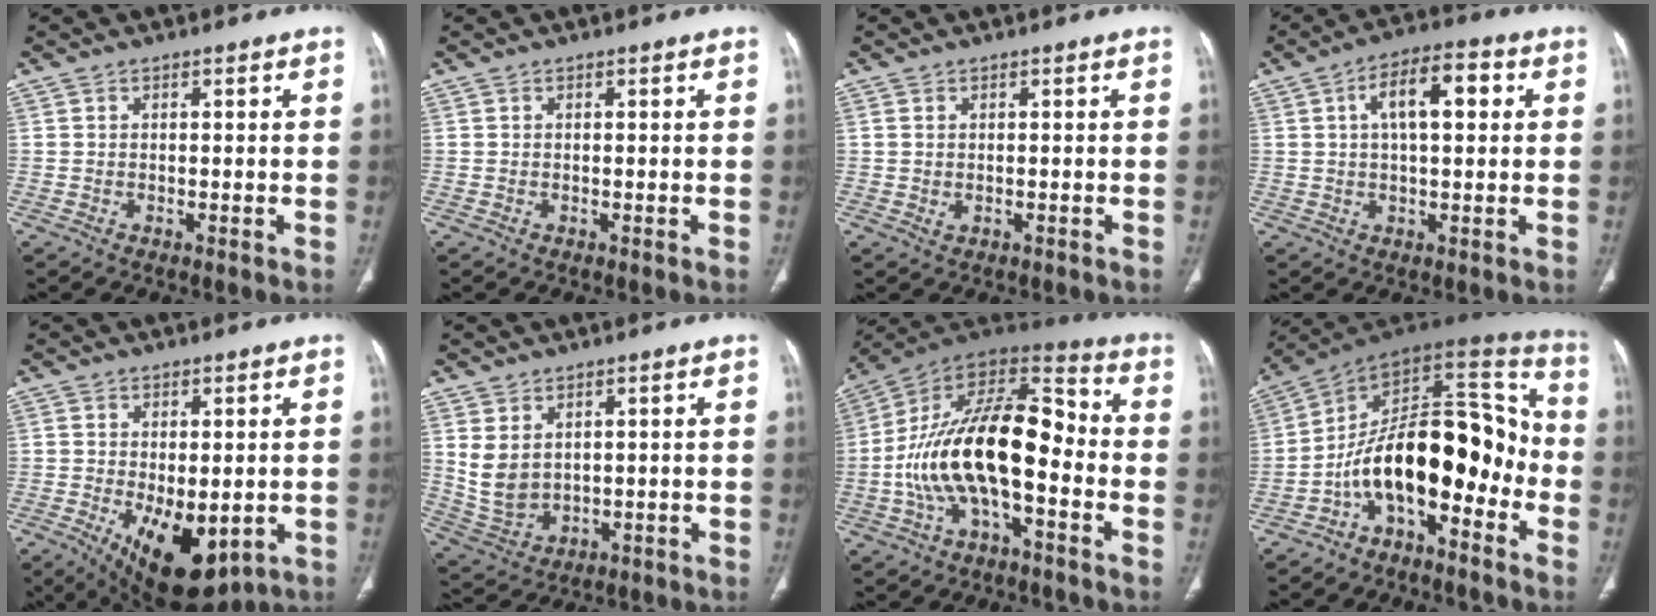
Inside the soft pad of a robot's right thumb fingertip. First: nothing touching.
{"total": 0.0}
{"total": 1.1, "force": [0.0, 0.8, 0.7], "torque": [-0.020, -0.004, 0.007]}
{"total": 10.0, "force": [2.5, 4.3, 8.6], "torque": [-0.132, 0.019, 0.034]}
{"total": 13.7, "force": [-4.1, 7.0, 11.1], "torque": [-0.162, -0.017, -0.039]}
{"total": 7.1, "force": [1.9, 5.1, 4.5], "torque": [-0.083, -0.011, 0.062]}
{"total": 21.6, "force": [-4.1, 10.0, 18.7], "torque": [-0.318, 0.062, -0.073]}
{"total": 18.5, "force": [-6.9, 9.3, 14.4], "torque": [-0.186, 0.114, -0.122]}